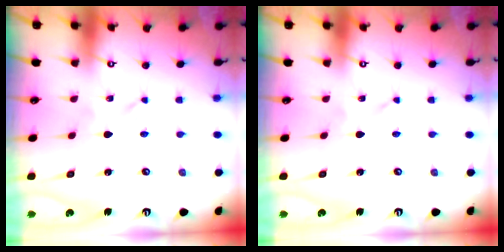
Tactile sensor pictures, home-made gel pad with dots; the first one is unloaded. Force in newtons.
{"total": 0.0}